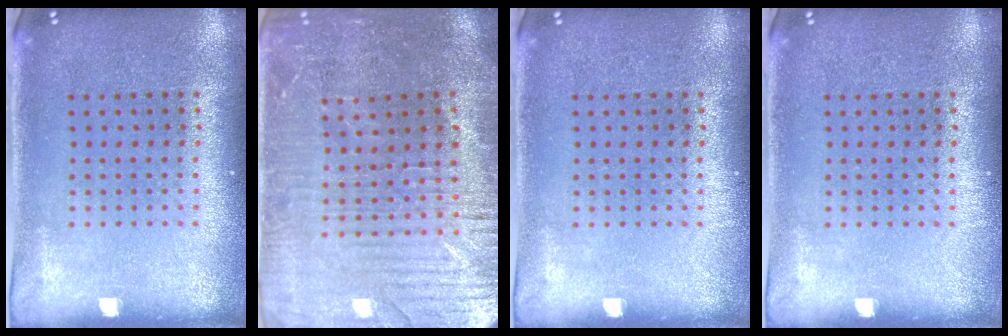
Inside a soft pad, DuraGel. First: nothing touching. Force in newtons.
{"total": 3.2, "press": 3.2, "slide": 0.6}
{"total": 0.0}
{"total": 0.0}